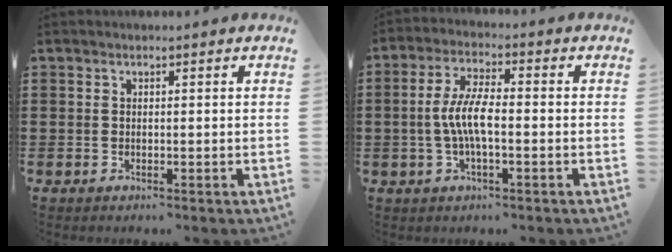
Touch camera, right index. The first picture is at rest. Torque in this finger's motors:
{"motor_torque": [0.80, -0.18, 0.65, 0.21]}